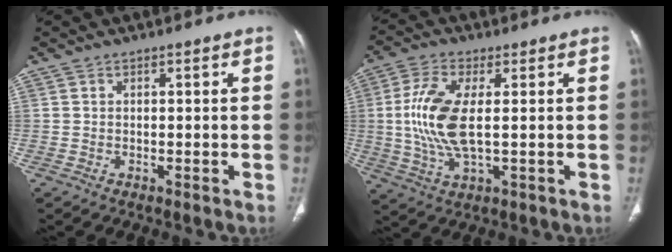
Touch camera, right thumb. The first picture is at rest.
{"total": 11.4, "force": [0.7, 4.4, 10.5], "torque": [-0.240, -0.006, 0.015]}